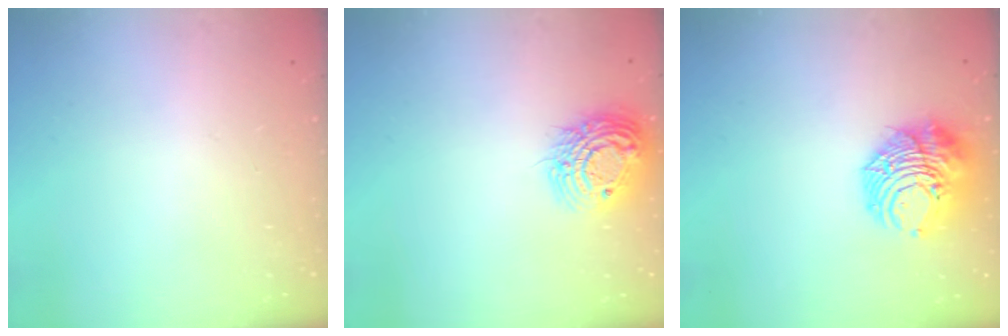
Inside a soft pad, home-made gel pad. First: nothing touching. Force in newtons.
{"total": 14.4, "press": 14.4, "slide": 1.0}
{"total": 10.1, "press": 10.0, "slide": 1.3}